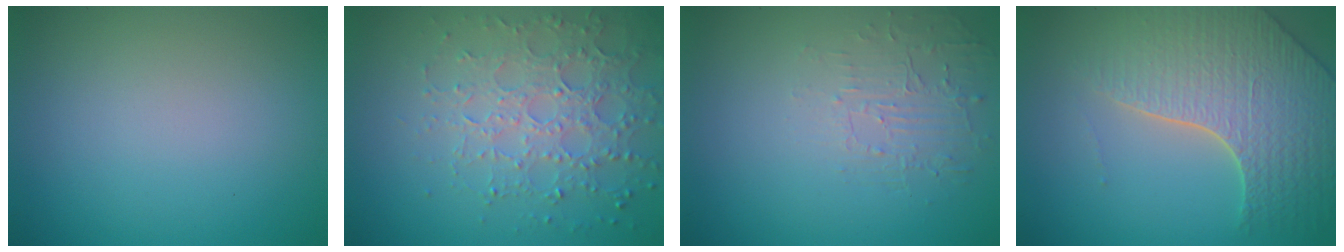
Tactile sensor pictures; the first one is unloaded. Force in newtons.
{"total": 4.8, "press": 4.3, "slide": 2.1}
{"total": 1.8, "press": 0.7, "slide": 1.7}
{"total": 6.1, "press": 5.1, "slide": 3.3}